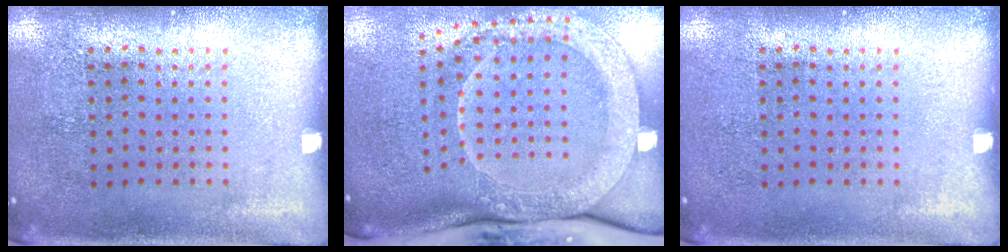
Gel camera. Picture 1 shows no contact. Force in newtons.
{"total": 2.7, "press": 2.2, "slide": 1.6}
{"total": 0.0}